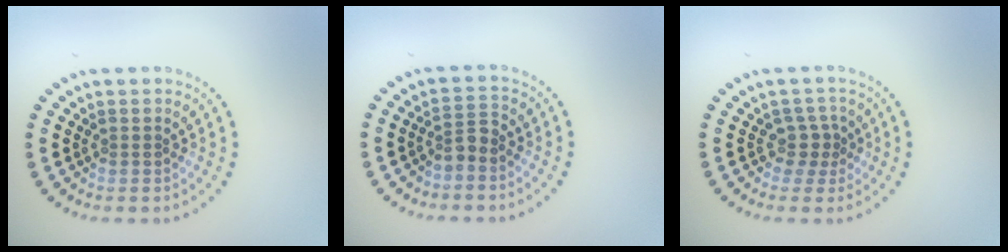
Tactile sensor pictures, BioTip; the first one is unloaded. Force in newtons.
{"total": 1.8, "press": 1.3, "slide": 1.2}
{"total": 1.8, "press": 1.2, "slide": 1.4}